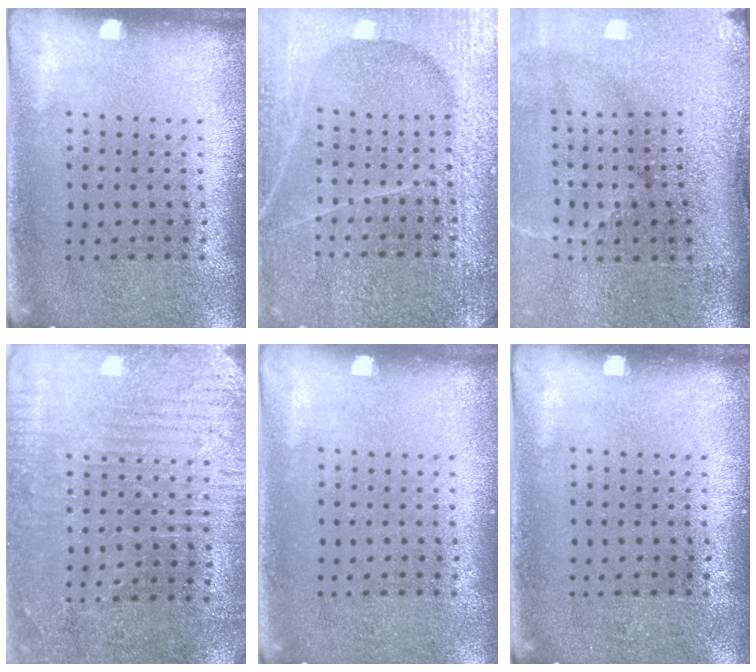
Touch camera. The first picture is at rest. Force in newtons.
{"total": 4.9, "press": 4.9, "slide": 0.5}
{"total": 4.8, "press": 3.8, "slide": 3.0}
{"total": 3.0, "press": 2.9, "slide": 0.7}
{"total": 0.0}
{"total": 0.0}